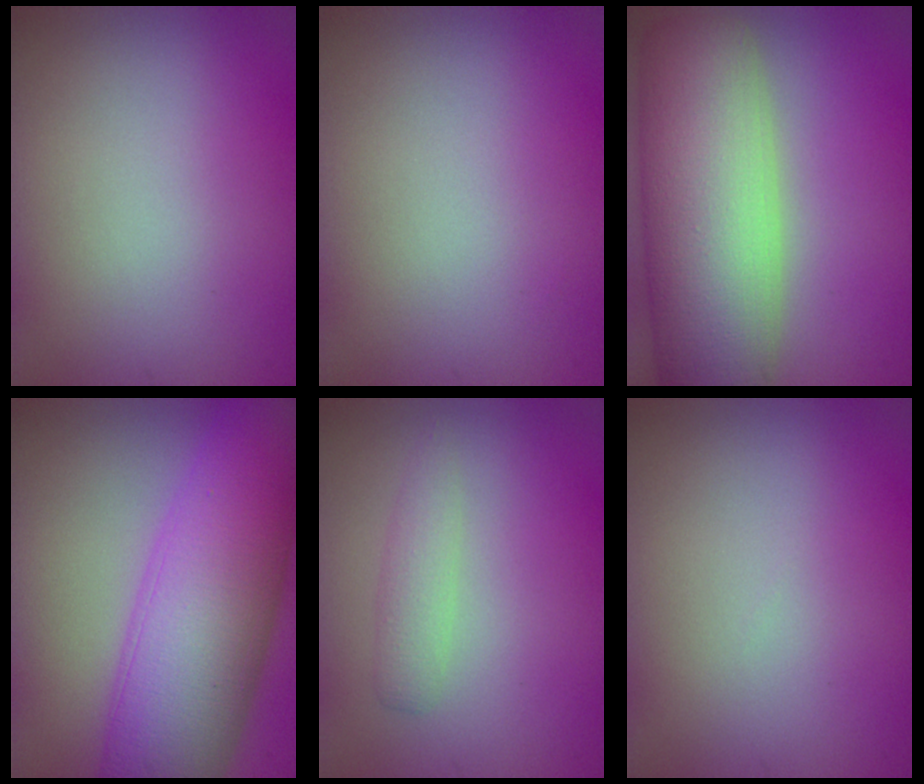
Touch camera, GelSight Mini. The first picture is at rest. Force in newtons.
{"total": 0.0}
{"total": 12.3, "press": 12.2, "slide": 0.9}
{"total": 12.1, "press": 12.1, "slide": 0.4}
{"total": 1.8, "press": 1.8, "slide": 0.0}
{"total": 0.0}